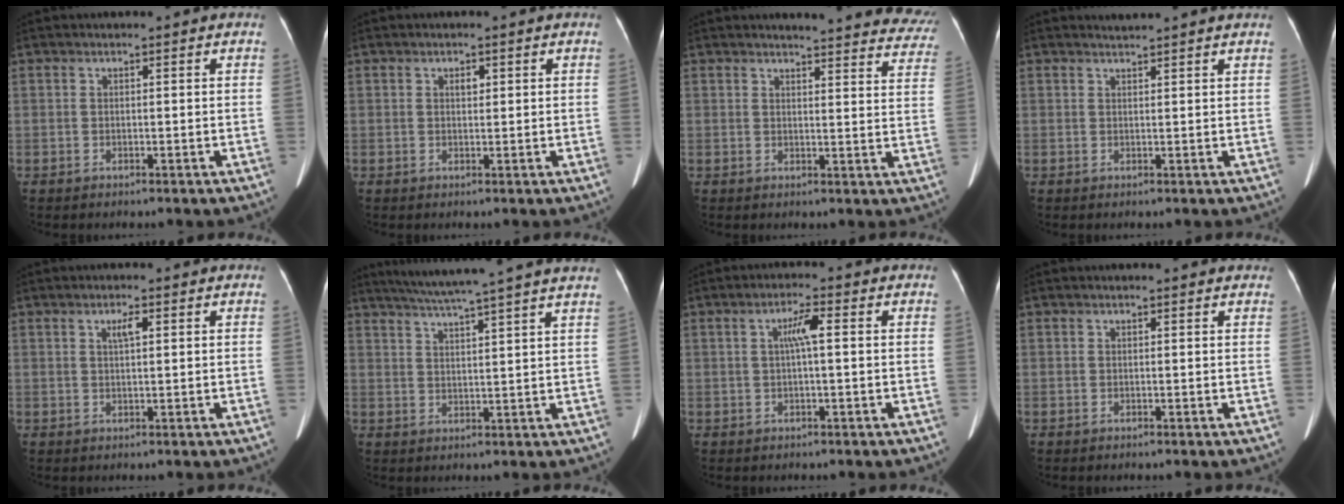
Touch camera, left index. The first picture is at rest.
{"total": 1.1, "force": [0.5, 0.6, 0.8], "torque": [-0.017, 0.000, 0.009]}
{"total": 20.7, "force": [19.6, 3.4, 5.5], "torque": [-0.047, -0.071, 0.202]}
{"total": 1.8, "force": [1.7, -0.6, 0.2], "torque": [-0.010, 0.004, 0.028]}
{"total": 2.1, "force": [0.8, 0.3, 1.9], "torque": [-0.039, 0.003, 0.016]}
{"total": 14.8, "force": [12.6, -1.6, 7.6], "torque": [-0.129, 0.007, 0.163]}
{"total": 3.4, "force": [0.5, 0.3, 3.3], "torque": [-0.067, 0.009, 0.009]}
{"total": 1.0, "force": [0.9, 0.2, 0.2], "torque": [-0.007, 0.002, 0.000]}